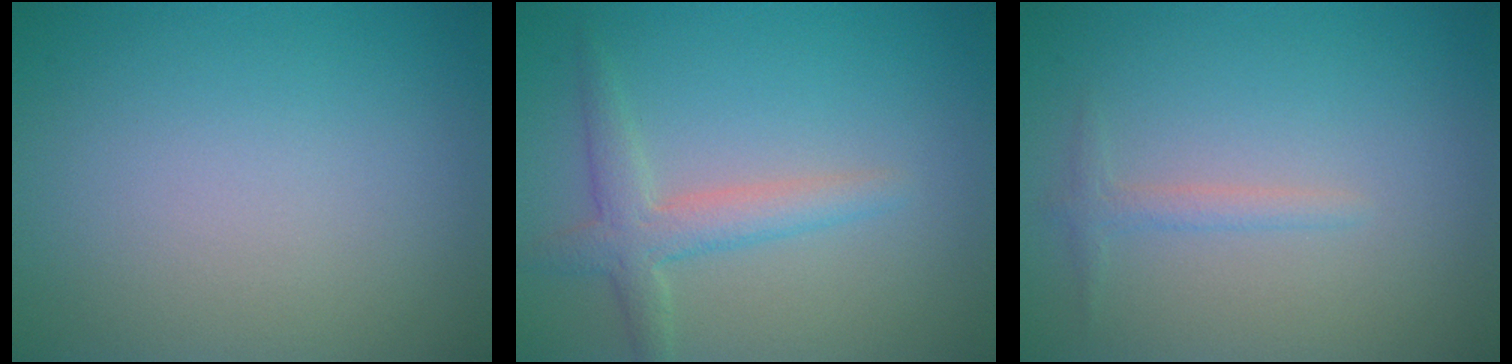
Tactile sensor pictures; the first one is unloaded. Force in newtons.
{"total": 2.9, "press": 2.9, "slide": 0.1}
{"total": 1.1, "press": 1.1, "slide": 0.1}